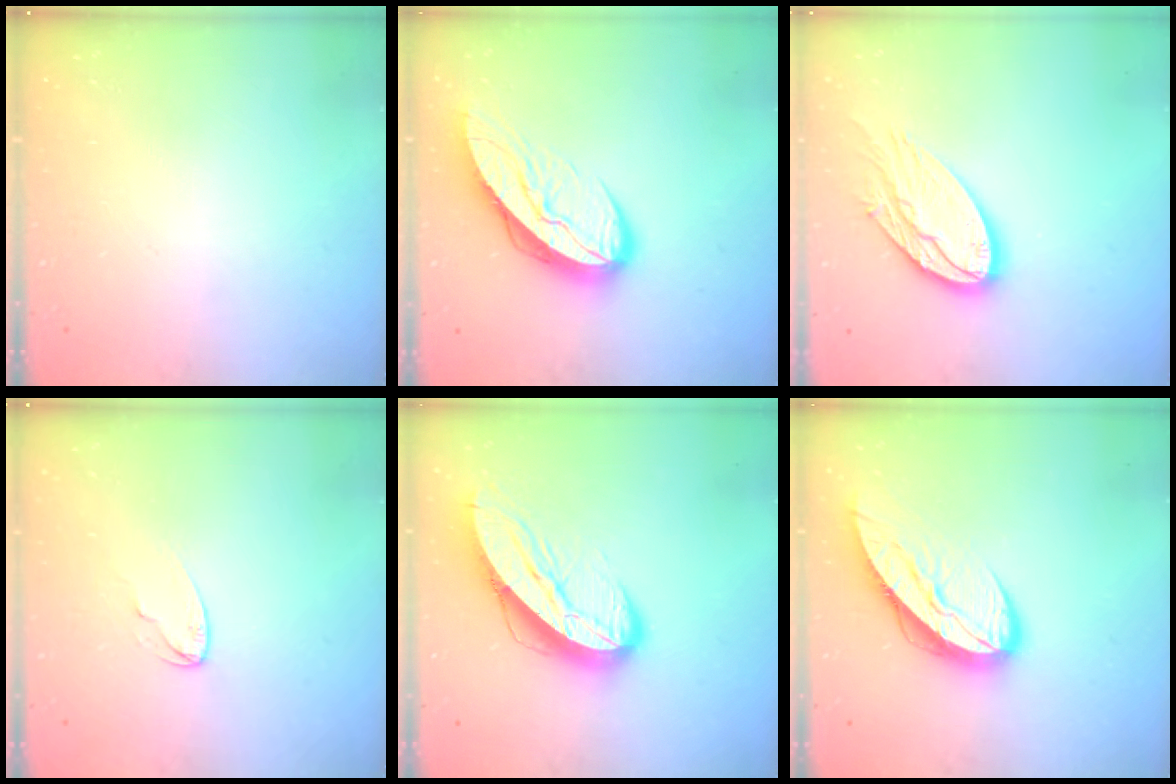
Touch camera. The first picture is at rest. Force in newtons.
{"total": 12.0, "press": 11.9, "slide": 1.1}
{"total": 16.2, "press": 16.1, "slide": 1.2}
{"total": 4.1, "press": 4.1, "slide": 0.4}
{"total": 13.6, "press": 13.5, "slide": 1.5}
{"total": 11.4, "press": 11.4, "slide": 0.7}